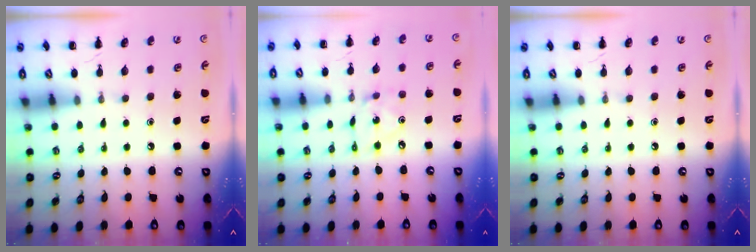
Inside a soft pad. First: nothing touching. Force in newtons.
{"total": 2.6, "press": 2.6, "slide": 0.5}
{"total": 0.0}